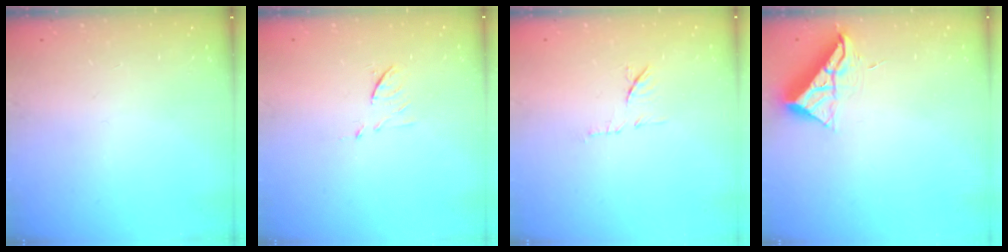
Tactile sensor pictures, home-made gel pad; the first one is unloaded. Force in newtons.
{"total": 6.0, "press": 5.9, "slide": 0.6}
{"total": 7.1, "press": 7.1, "slide": 1.0}
{"total": 10.2, "press": 10.2, "slide": 0.5}